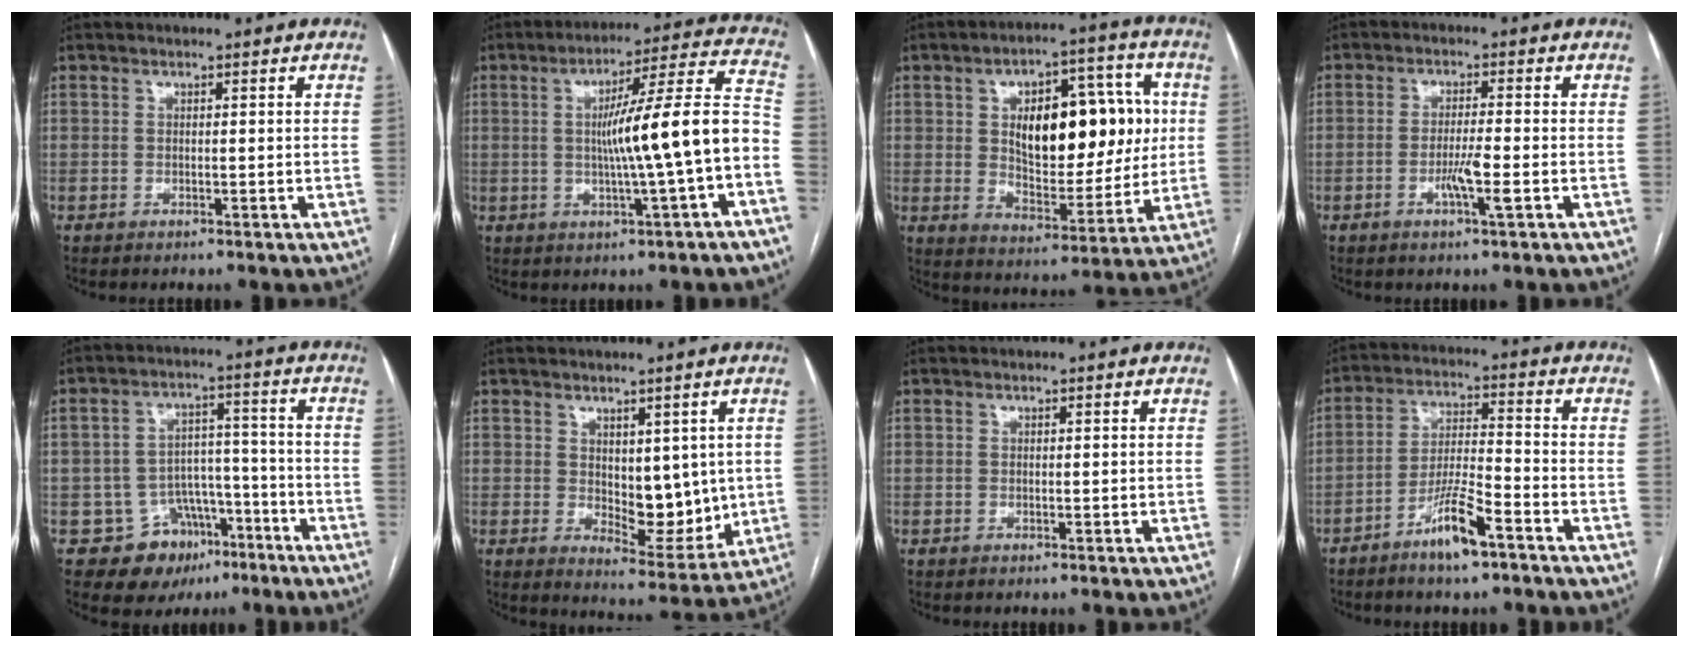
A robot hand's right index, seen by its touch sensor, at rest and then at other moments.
{"total": 14.5, "force": [-2.0, -0.3, 14.4], "torque": [-0.209, 0.022, -0.031]}
{"total": 18.2, "force": [3.0, 8.7, 15.7], "torque": [-0.239, 0.026, 0.054]}
{"total": 4.3, "force": [-1.4, -0.2, 4.0], "torque": [-0.077, -0.007, -0.026]}
{"total": 9.7, "force": [-5.3, 7.8, 2.4], "torque": [-0.025, 0.040, -0.068]}
{"total": 8.3, "force": [0.9, 4.2, 7.1], "torque": [-0.092, -0.011, 0.032]}
{"total": 0.0}
{"total": 8.0, "force": [-5.2, 0.9, 6.1], "torque": [-0.120, -0.002, -0.095]}